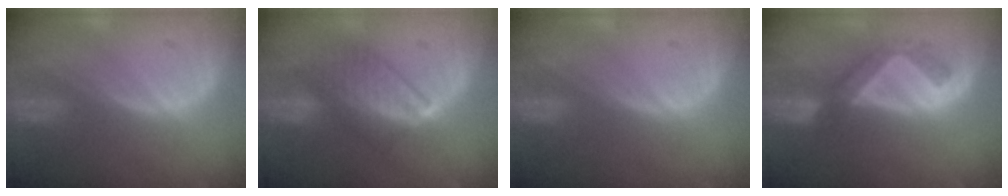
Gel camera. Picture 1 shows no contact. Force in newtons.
{"total": 6.6, "press": 6.6, "slide": 0.9}
{"total": 0.0}
{"total": 5.2, "press": 4.7, "slide": 2.3}